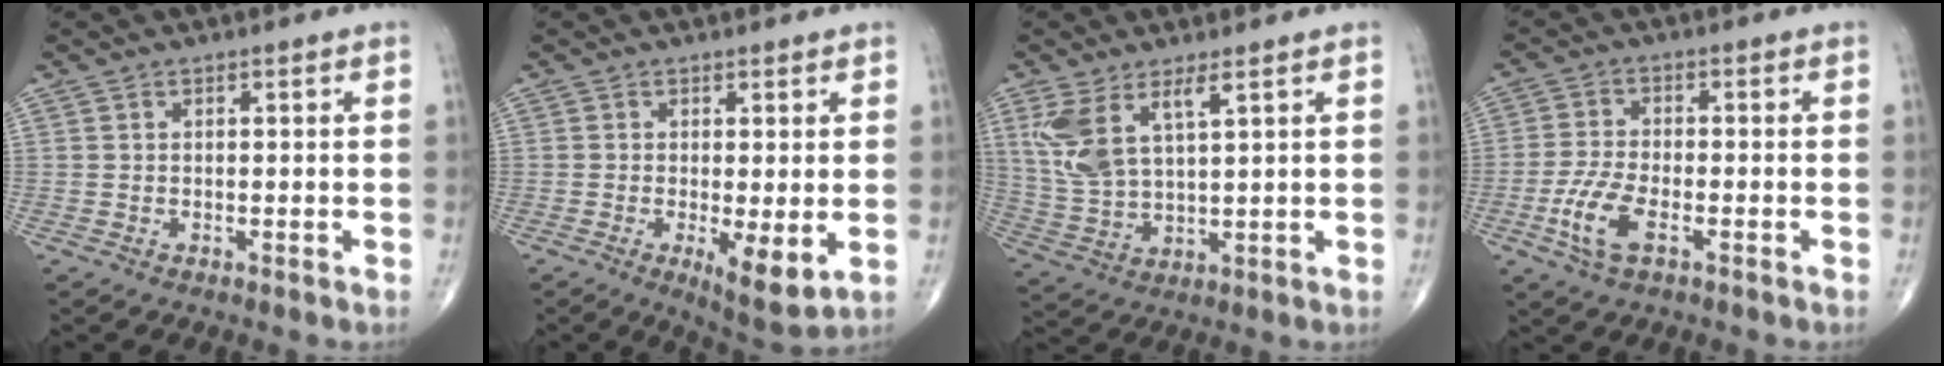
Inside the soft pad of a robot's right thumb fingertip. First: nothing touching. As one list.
[{"total": 6.7, "force": [-1.2, 1.9, 6.3], "torque": [-0.101, -0.023, -0.014]}, {"total": 9.1, "force": [4.4, 3.3, 7.2], "torque": [-0.156, -0.018, 0.100]}, {"total": 7.3, "force": [-2.9, 3.1, 5.9], "torque": [-0.135, 0.008, -0.057]}]